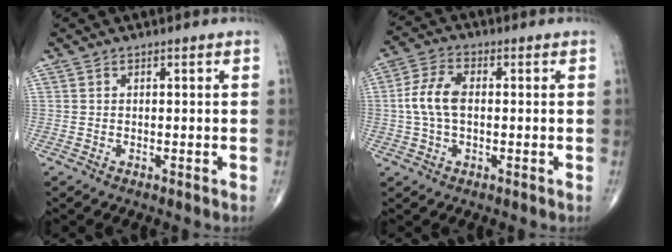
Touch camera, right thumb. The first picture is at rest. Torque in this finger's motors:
{"motor_torque": [0.21, 0.15, 0.75, 0.26, 0.10]}